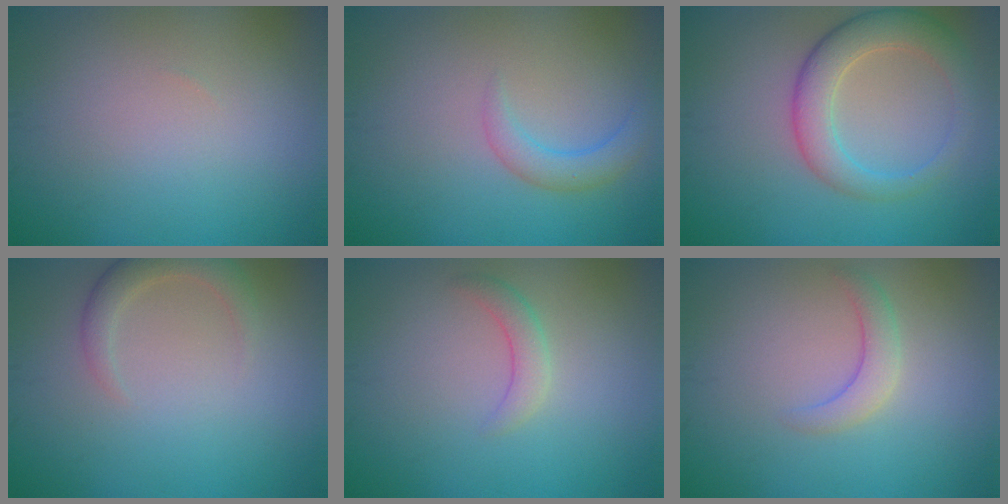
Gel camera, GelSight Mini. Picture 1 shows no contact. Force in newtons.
{"total": 2.3, "press": 2.3, "slide": 0.2}
{"total": 4.8, "press": 4.8, "slide": 0.3}
{"total": 2.4, "press": 2.4, "slide": 0.3}
{"total": 1.8, "press": 1.8, "slide": 0.2}
{"total": 2.1, "press": 2.1, "slide": 0.3}